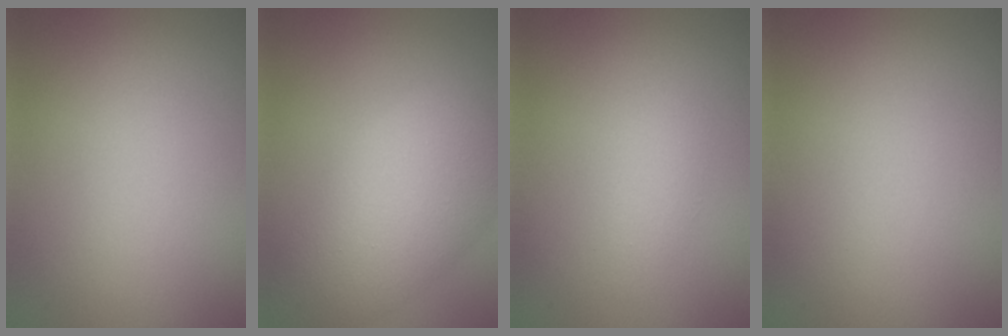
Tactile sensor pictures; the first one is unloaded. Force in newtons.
{"total": 7.8, "press": 7.8, "slide": 0.3}
{"total": 1.4, "press": 1.4, "slide": 0.1}
{"total": 0.0}